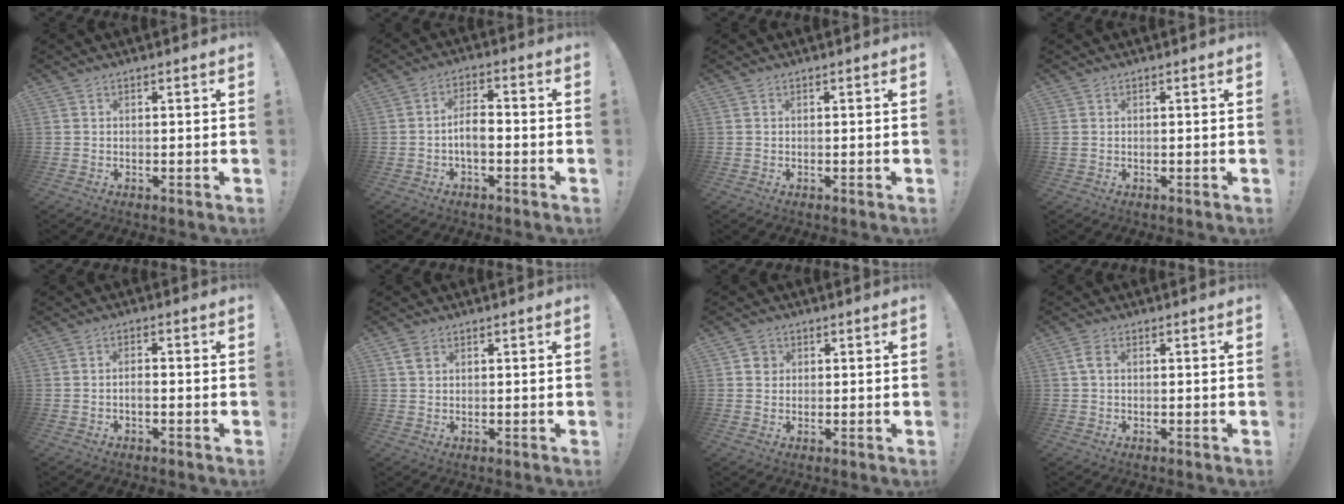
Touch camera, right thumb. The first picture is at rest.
{"total": 5.7, "force": [-1.6, 2.8, 4.6], "torque": [-0.086, 0.007, -0.028]}
{"total": 0.0}
{"total": 1.1, "force": [0.4, 0.7, 0.7], "torque": [-0.015, 0.003, 0.008]}
{"total": 2.3, "force": [-1.0, 0.9, 1.9], "torque": [-0.031, 0.005, -0.016]}
{"total": 2.3, "force": [1.3, 1.4, 1.2], "torque": [-0.013, -0.004, 0.022]}
{"total": 3.3, "force": [0.7, 3.1, 0.6], "torque": [0.003, 0.000, 0.010]}
{"total": 2.8, "force": [0.5, 1.8, 2.1], "torque": [-0.036, 0.005, 0.009]}